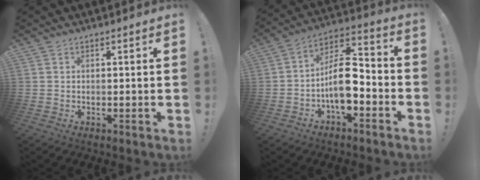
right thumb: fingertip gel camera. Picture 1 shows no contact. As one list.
[{"total": 13.1, "force": [-3.8, 7.8, 9.9], "torque": [-0.168, 0.025, -0.063]}]